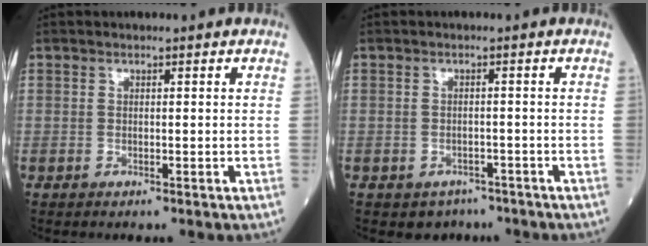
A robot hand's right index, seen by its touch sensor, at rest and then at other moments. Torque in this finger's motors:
{"motor_torque": [0.16, 0.04, -0.12, -0.04]}